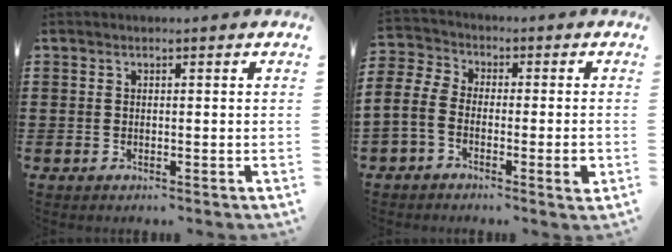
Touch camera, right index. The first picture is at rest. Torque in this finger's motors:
{"motor_torque": [2.15, -0.02, 0.64, 0.21]}